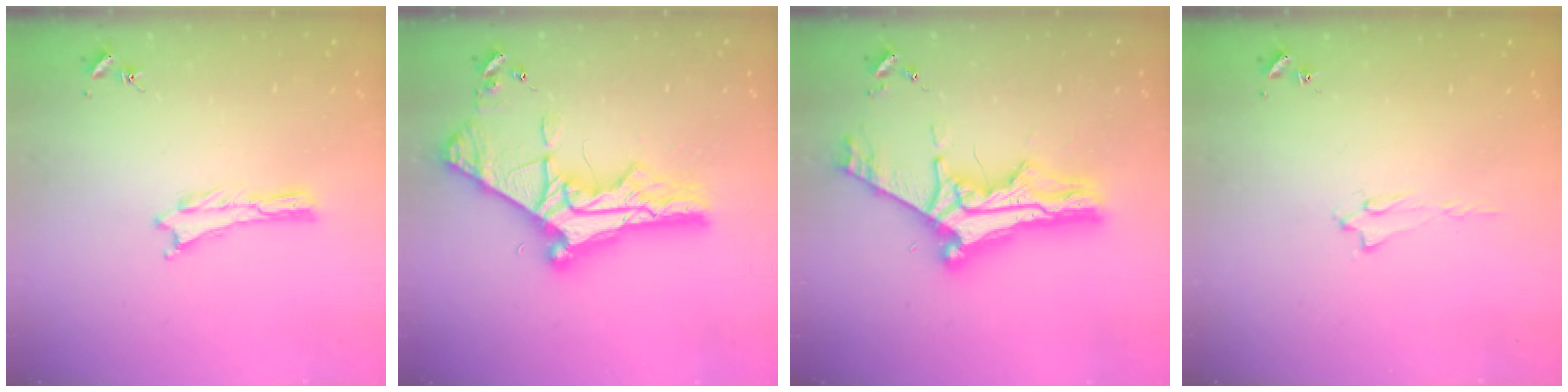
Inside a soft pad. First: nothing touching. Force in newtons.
{"total": 10.8, "press": 10.7, "slide": 1.2}
{"total": 11.7, "press": 11.6, "slide": 1.2}
{"total": 1.6, "press": 1.6, "slide": 0.2}